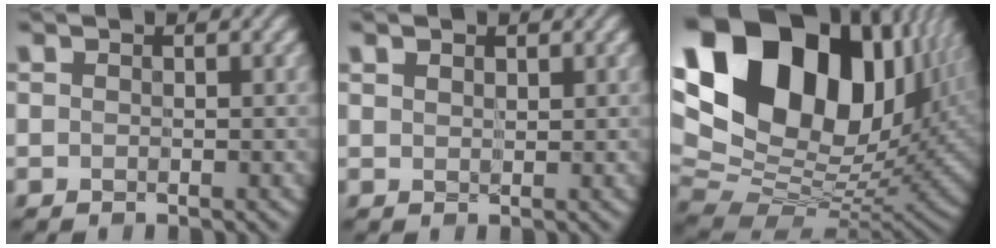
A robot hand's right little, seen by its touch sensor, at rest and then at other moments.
{"total": 1.0, "force": [0.6, 0.6, 0.6], "torque": [-0.012, 0.002, 0.013]}
{"total": 21.0, "force": [7.8, 13.4, 14.2], "torque": [-0.302, 0.043, 0.141]}